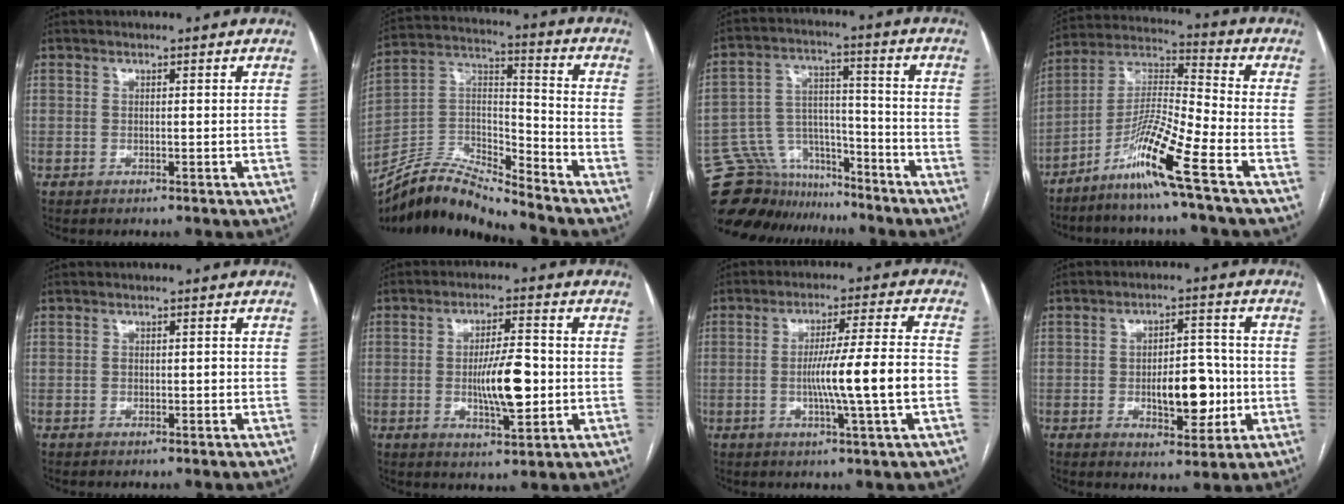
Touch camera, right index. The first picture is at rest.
{"total": 12.4, "force": [-12.2, 0.0, 2.4], "torque": [-0.040, 0.050, -0.233]}
{"total": 12.9, "force": [-11.6, 5.5, 0.5], "torque": [-0.014, 0.058, -0.194]}
{"total": 12.0, "force": [-7.2, -1.2, 9.5], "torque": [-0.187, -0.015, -0.141]}
{"total": 0.6, "force": [-0.1, 0.5, 0.4], "torque": [-0.005, 0.002, -0.004]}
{"total": 8.8, "force": [-1.0, 2.0, 8.5], "torque": [-0.148, -0.001, -0.015]}
{"total": 11.2, "force": [-2.0, -0.9, 11.0], "torque": [-0.183, 0.000, -0.034]}
{"total": 8.9, "force": [-1.6, 4.0, 7.8], "torque": [-0.114, 0.010, -0.017]}